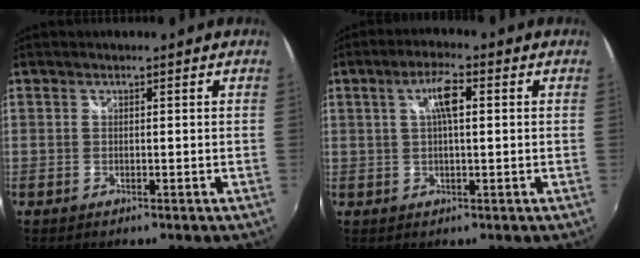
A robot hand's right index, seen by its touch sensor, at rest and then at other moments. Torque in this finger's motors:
{"motor_torque": [0.77, 0.24, 0.40, 0.09]}